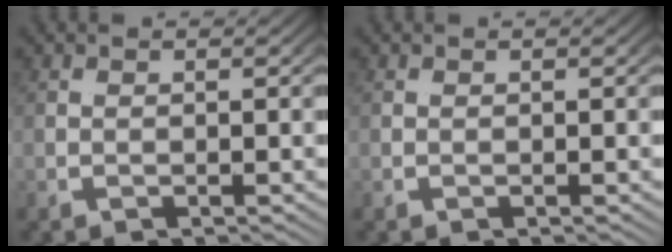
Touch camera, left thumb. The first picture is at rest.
{"total": 0.0}